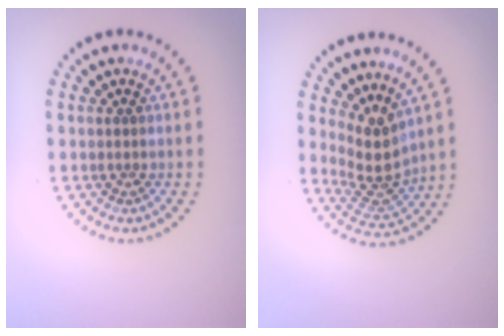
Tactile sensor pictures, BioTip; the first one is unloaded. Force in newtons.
{"total": 3.6, "press": 2.7, "slide": 2.5}